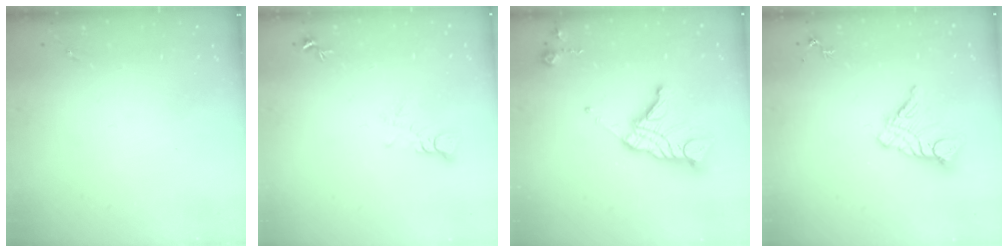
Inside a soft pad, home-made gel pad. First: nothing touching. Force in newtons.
{"total": 3.5, "press": 3.4, "slide": 0.3}
{"total": 18.0, "press": 17.9, "slide": 1.7}
{"total": 11.5, "press": 11.4, "slide": 0.8}